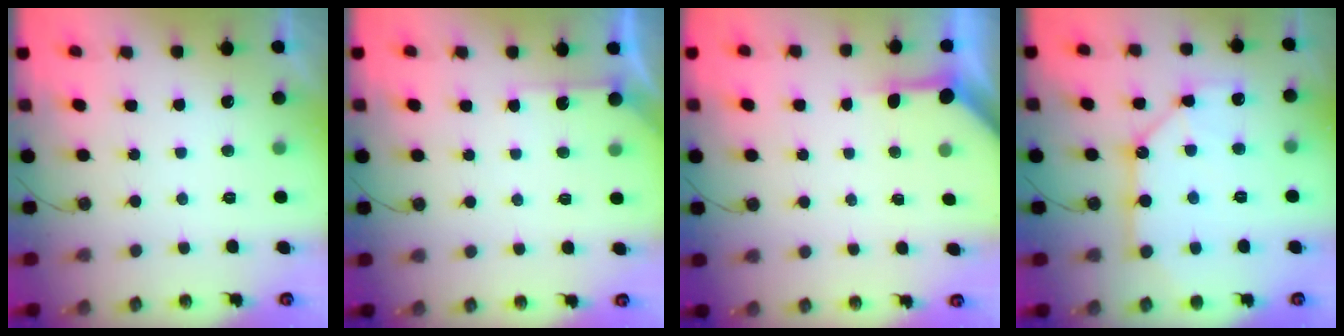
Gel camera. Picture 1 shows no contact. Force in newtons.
{"total": 4.1, "press": 4.1, "slide": 0.3}
{"total": 3.9, "press": 3.9, "slide": 0.2}
{"total": 14.3, "press": 14.2, "slide": 1.6}